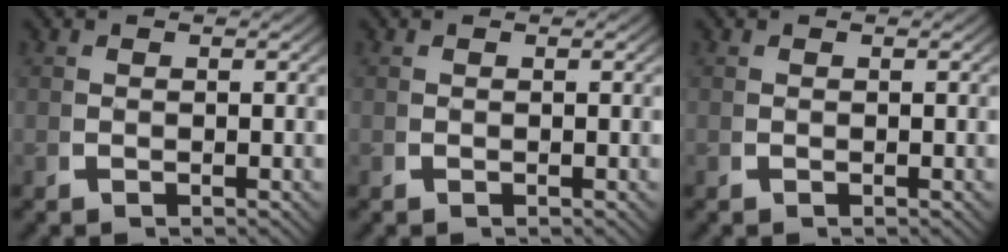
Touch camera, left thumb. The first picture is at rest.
{"total": 0.0}
{"total": 0.0}